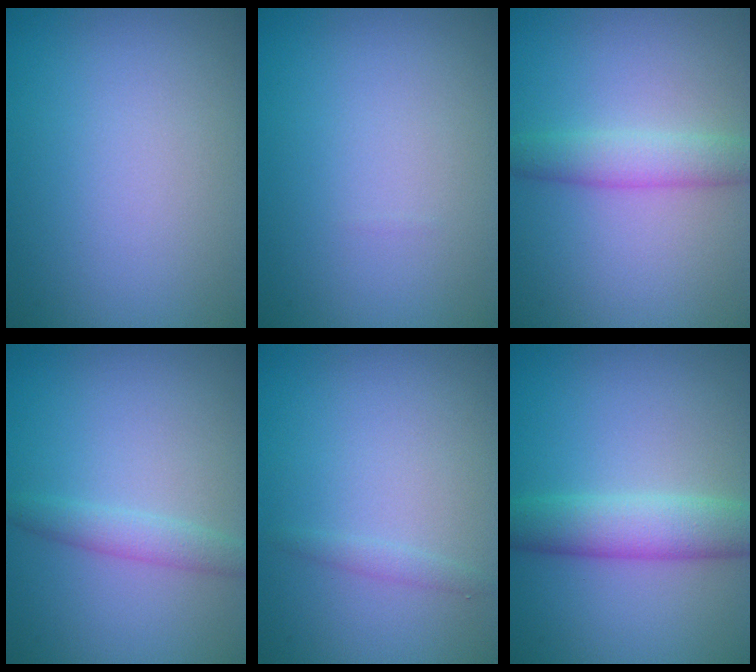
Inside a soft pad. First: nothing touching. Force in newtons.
{"total": 0.0}
{"total": 2.9, "press": 2.9, "slide": 0.1}
{"total": 1.9, "press": 1.9, "slide": 0.1}
{"total": 0.8, "press": 0.8, "slide": 0.1}
{"total": 4.5, "press": 4.5, "slide": 0.1}